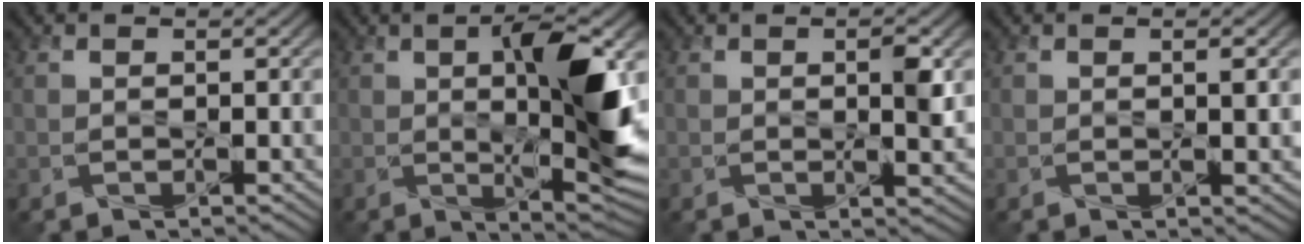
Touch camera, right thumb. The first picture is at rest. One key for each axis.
{"total": 10.3, "fx": 0.9, "fy": 2.7, "fz": 9.9, "tx": -0.162, "ty": -0.006, "tz": 0.020}
{"total": 2.7, "fx": 0.5, "fy": 0.5, "fz": 2.6, "tx": -0.045, "ty": -0.003, "tz": 0.009}
{"total": 1.3, "fx": 0.2, "fy": 0.2, "fz": 1.3, "tx": -0.023, "ty": 0.001, "tz": 0.003}